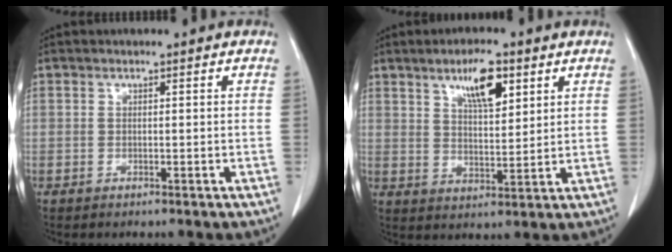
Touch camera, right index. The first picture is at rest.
{"total": 7.6, "force": [4.2, 2.2, 5.9], "torque": [-0.106, 0.000, 0.073]}